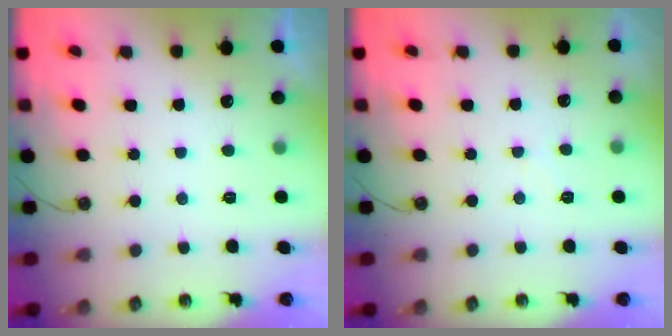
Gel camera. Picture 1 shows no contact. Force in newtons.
{"total": 3.6, "press": 3.5, "slide": 0.6}